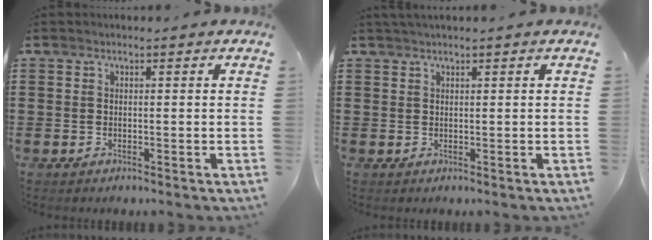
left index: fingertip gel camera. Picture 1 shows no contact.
{"total": 0.9, "force": [0.8, -0.1, 0.5], "torque": [-0.010, -0.001, 0.015]}